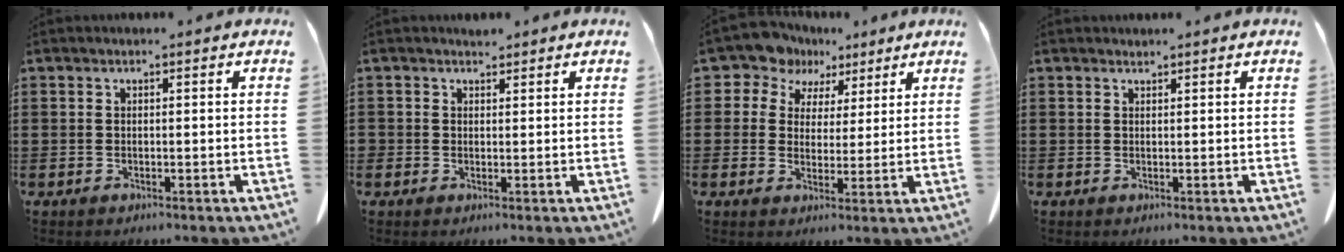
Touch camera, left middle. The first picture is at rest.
{"total": 1.3, "force": [1.0, 0.9, -0.1], "torque": [-0.003, 0.004, 0.020]}
{"total": 7.1, "force": [5.3, 4.6, 0.8], "torque": [-0.059, -0.018, 0.098]}
{"total": 0.5, "force": [0.5, 0.0, 0.0], "torque": [-0.002, -0.001, 0.011]}